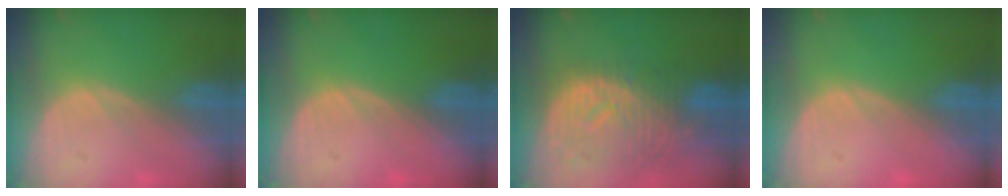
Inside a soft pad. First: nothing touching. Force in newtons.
{"total": 0.0}
{"total": 11.1, "press": 9.8, "slide": 5.2}
{"total": 0.0}